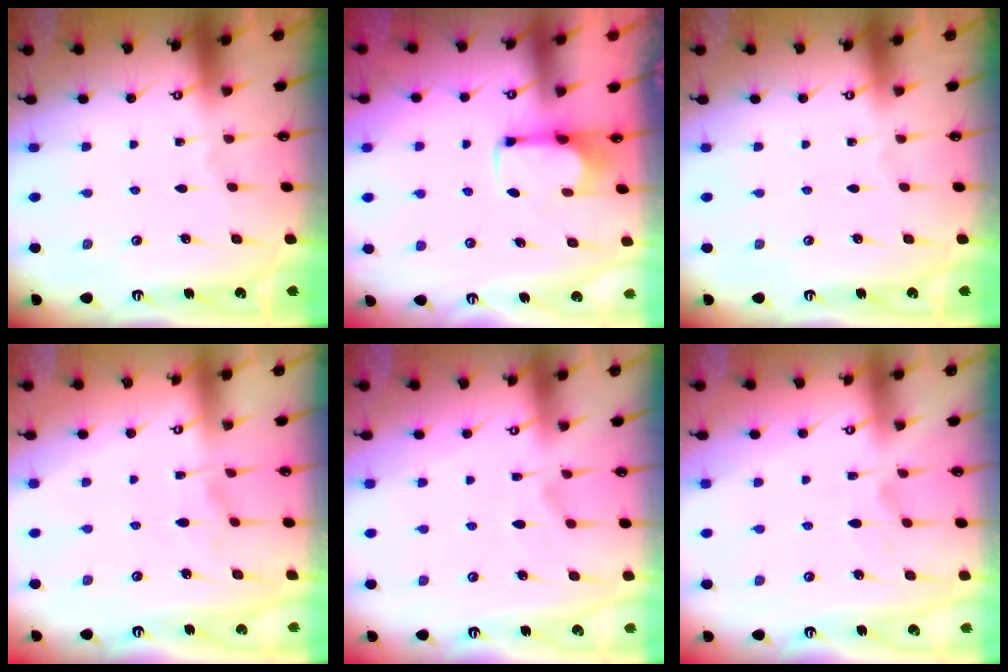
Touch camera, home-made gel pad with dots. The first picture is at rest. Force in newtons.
{"total": 2.4, "press": 2.2, "slide": 0.8}
{"total": 0.0}
{"total": 4.4, "press": 4.3, "slide": 1.0}
{"total": 2.2, "press": 1.9, "slide": 1.2}
{"total": 2.2, "press": 1.9, "slide": 1.1}